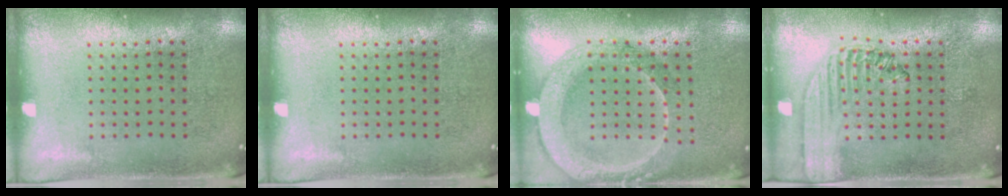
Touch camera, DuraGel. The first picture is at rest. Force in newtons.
{"total": 0.0}
{"total": 2.0, "press": 1.9, "slide": 0.6}
{"total": 1.5, "press": 1.4, "slide": 0.5}